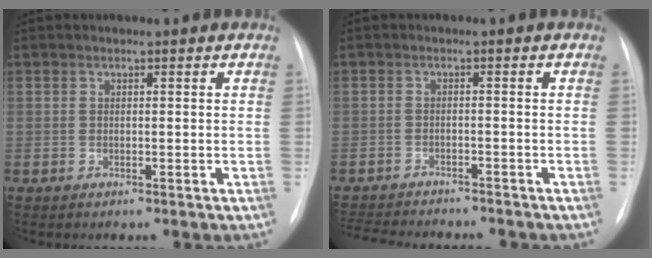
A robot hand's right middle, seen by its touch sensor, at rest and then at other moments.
{"total": 12.0, "force": [-11.0, 2.5, 4.1], "torque": [-0.079, -0.004, -0.149]}